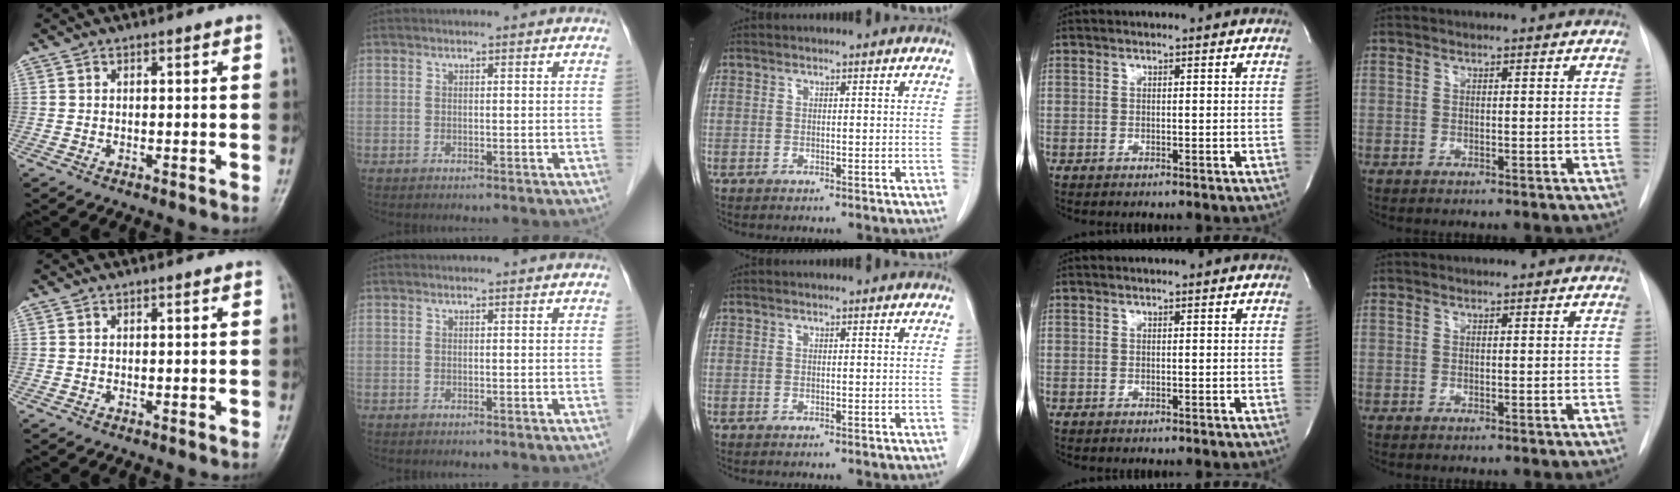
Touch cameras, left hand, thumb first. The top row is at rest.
{}